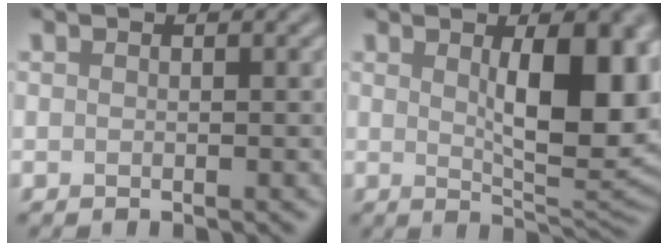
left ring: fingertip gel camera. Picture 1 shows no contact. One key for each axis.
{"total": 9.2, "fx": 1.9, "fy": 3.2, "fz": 8.4, "tx": -0.118, "ty": -0.004, "tz": 0.037}